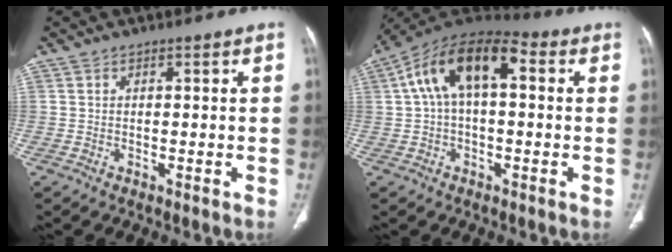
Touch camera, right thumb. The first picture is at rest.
{"total": 14.9, "force": [3.1, 7.7, 12.4], "torque": [-0.215, 0.045, 0.044]}